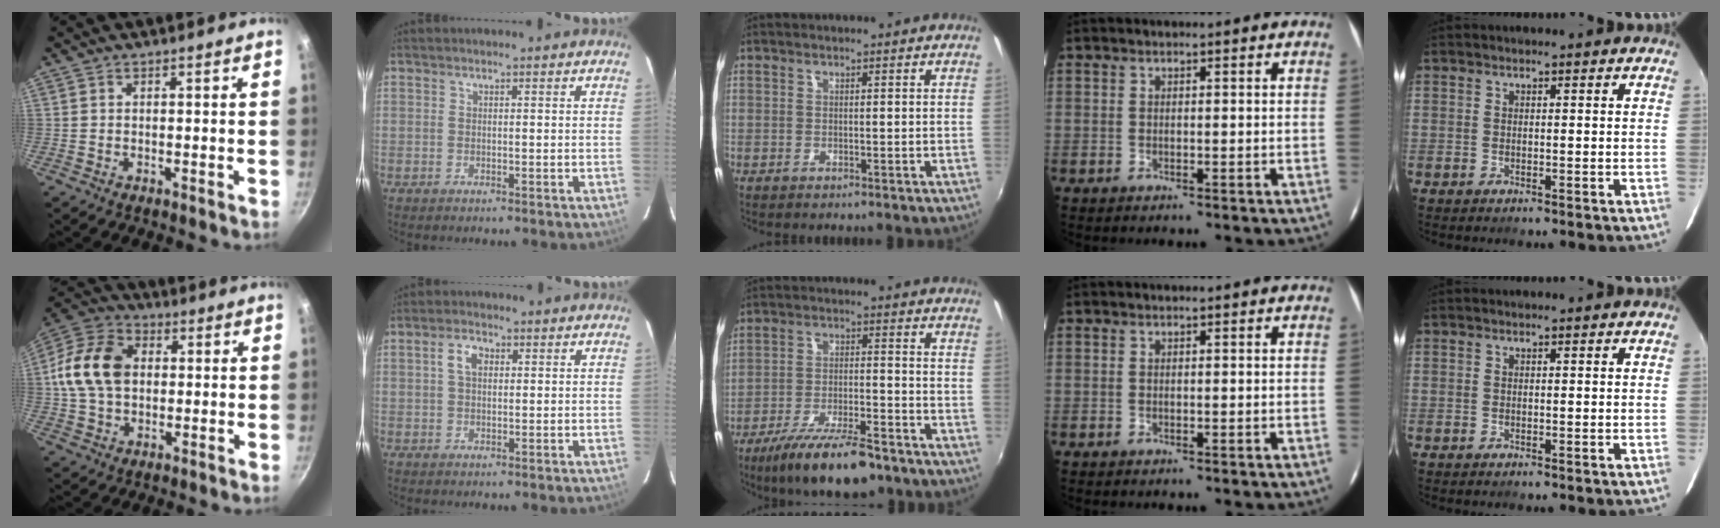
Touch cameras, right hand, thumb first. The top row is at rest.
{"thumb": {"total": 14.4, "force": [1.4, 10.5, 9.8], "torque": [-0.166, 0.020, 0.010]}, "index": {"total": 3.5, "force": [1.0, 2.2, 2.6], "torque": [-0.048, 0.011, 0.018]}, "middle": {"total": 14.6, "force": [-11.2, 3.7, 8.7], "torque": [-0.176, -0.023, -0.183]}}